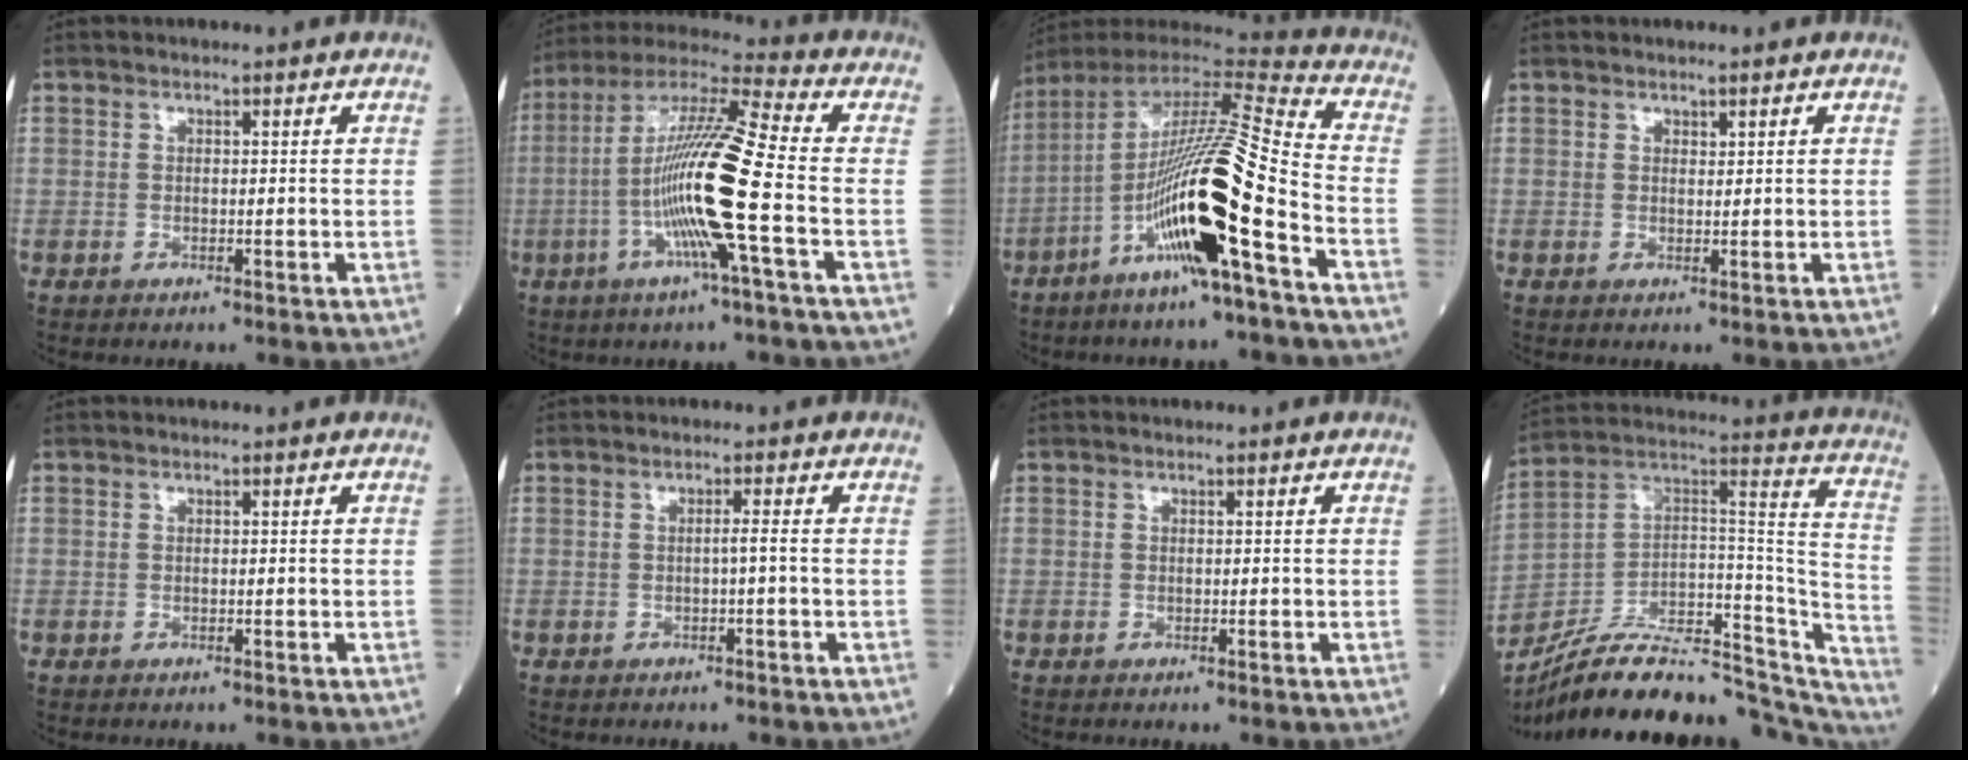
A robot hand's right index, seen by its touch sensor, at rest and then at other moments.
{"total": 16.0, "force": [-3.6, -0.6, 15.5], "torque": [-0.306, -0.002, -0.081]}
{"total": 19.7, "force": [-7.2, 0.1, 18.4], "torque": [-0.349, -0.015, -0.137]}
{"total": 0.6, "force": [0.5, 0.3, 0.2], "torque": [0.000, -0.004, 0.007]}
{"total": 0.0}
{"total": 1.0, "force": [-0.3, -0.2, 0.9], "torque": [-0.012, 0.002, -0.006]}
{"total": 0.0}
{"total": 30.5, "force": [-26.2, 8.4, 13.0], "torque": [-0.155, 0.035, -0.382]}